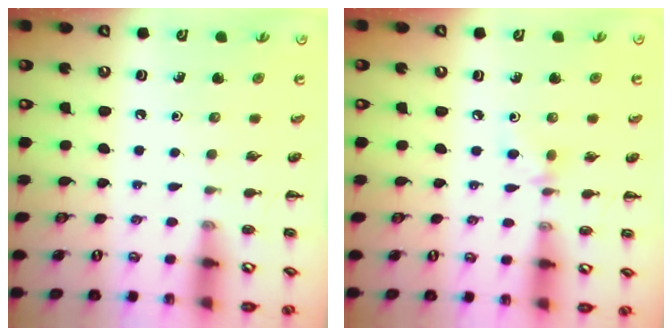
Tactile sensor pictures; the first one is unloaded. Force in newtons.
{"total": 3.9, "press": 3.7, "slide": 1.3}